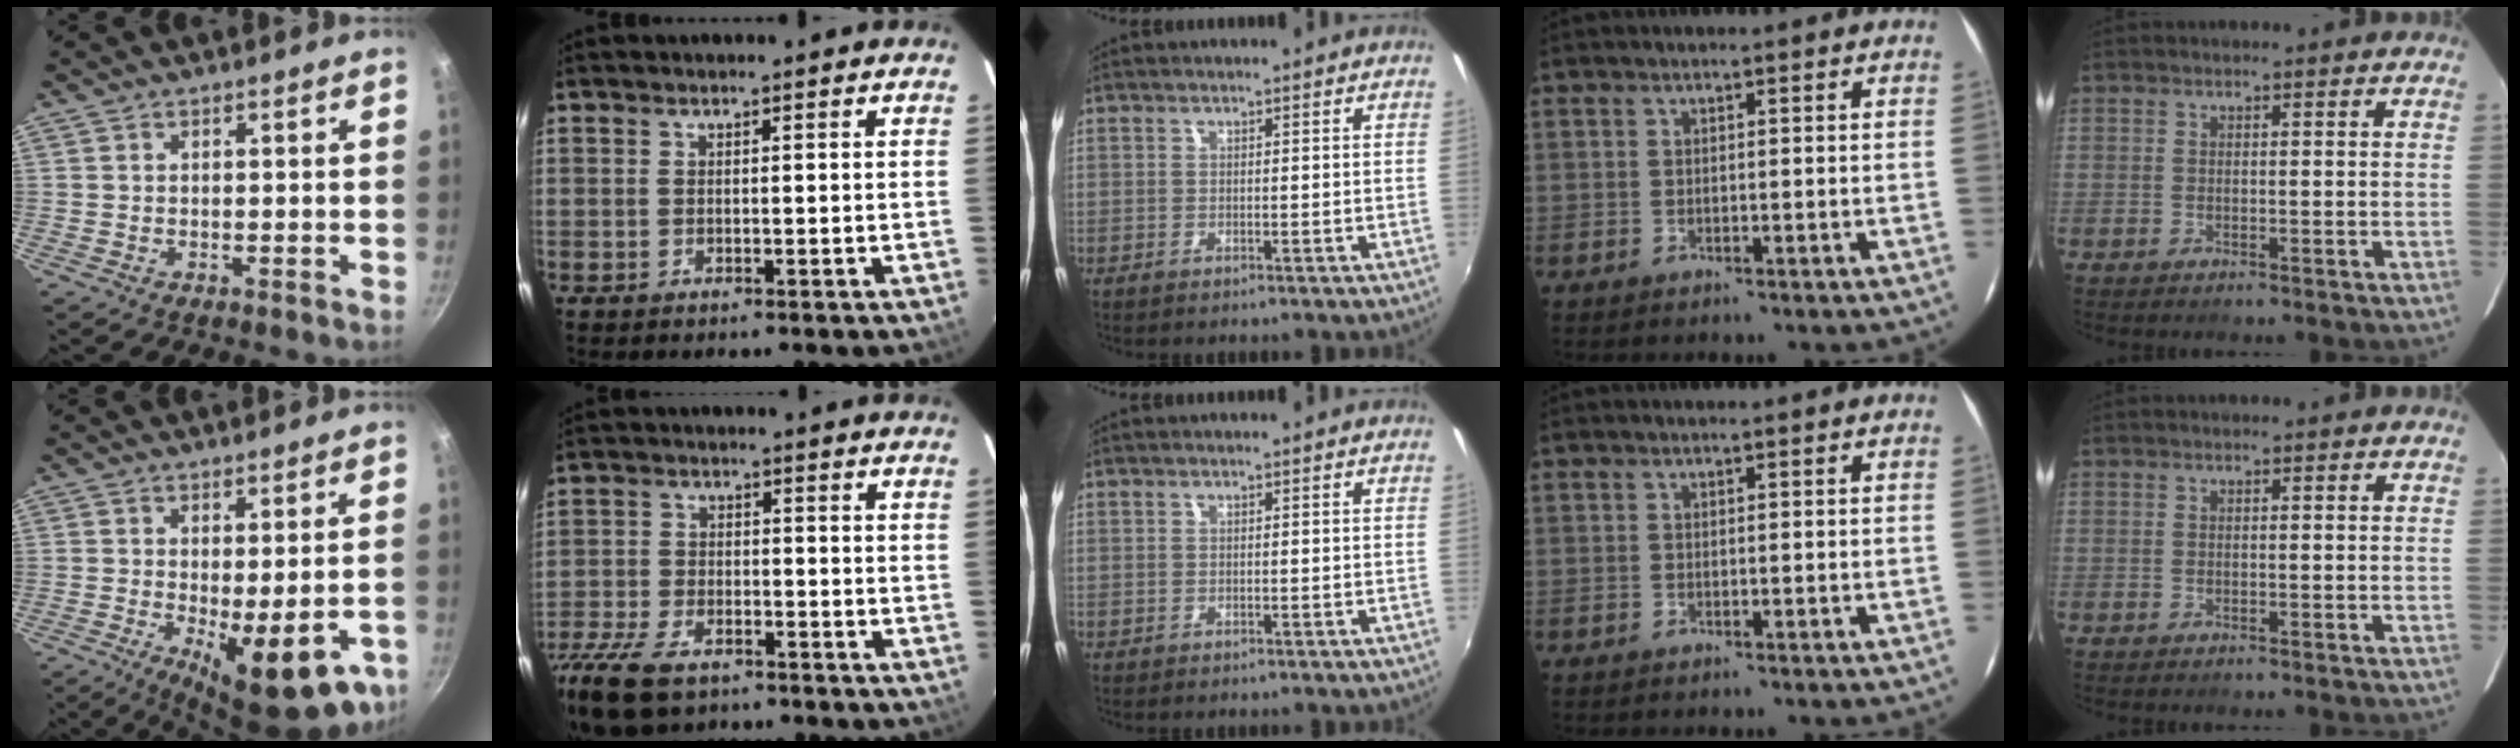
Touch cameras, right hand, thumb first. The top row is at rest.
{"thumb": {"total": 15.8, "force": [-4.8, 5.3, 14.0], "torque": [-0.172, -0.022, -0.051]}, "index": {"total": 15.0, "force": [-10.5, 7.4, 7.8], "torque": [-0.203, -0.029, -0.198]}}